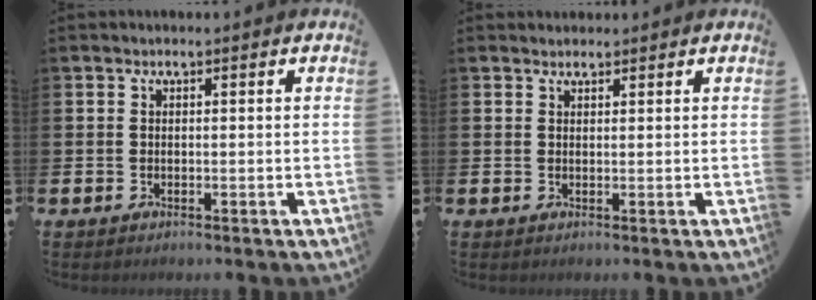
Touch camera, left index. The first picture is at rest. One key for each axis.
{"total": 1.2, "fx": 1.1, "fy": 0.4, "fz": 0.0, "tx": 0.013, "ty": -0.002, "tz": 0.019}